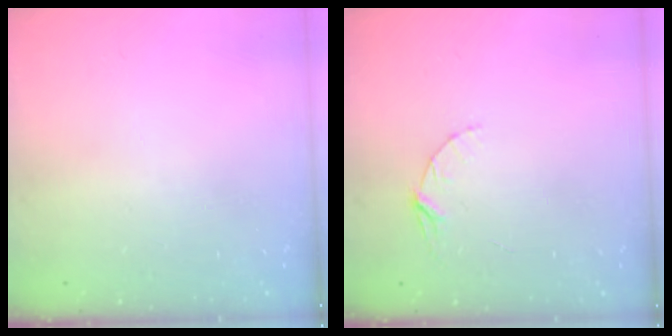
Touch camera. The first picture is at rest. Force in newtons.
{"total": 3.7, "press": 3.7, "slide": 0.4}